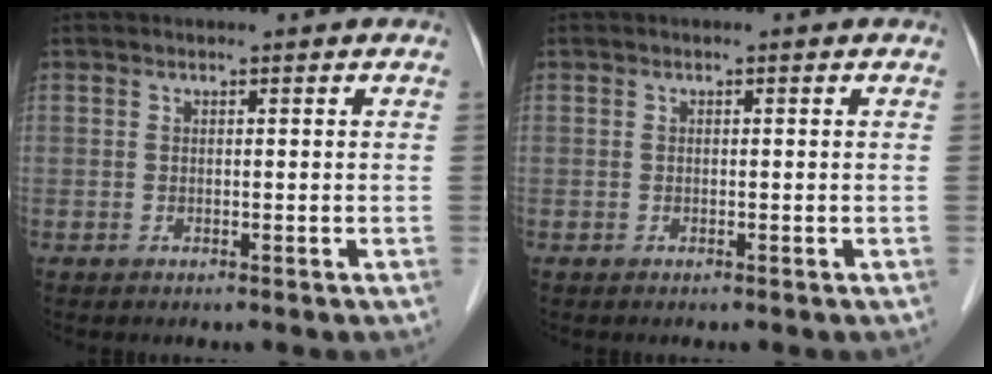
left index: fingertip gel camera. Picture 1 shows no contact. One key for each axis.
{"total": 0.0}